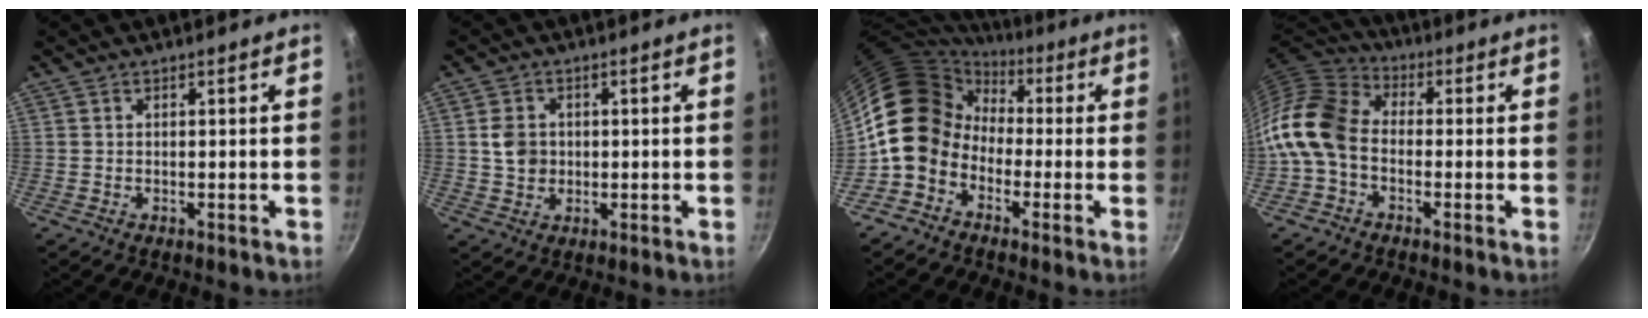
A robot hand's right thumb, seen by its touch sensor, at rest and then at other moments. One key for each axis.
{"total": 4.8, "fx": 0.3, "fy": 4.1, "fz": 2.4, "tx": -0.029, "ty": 0.006, "tz": 0.004}
{"total": 12.8, "fx": -1.4, "fy": 10.6, "fz": 6.9, "tx": -0.087, "ty": 0.035, "tz": -0.046}
{"total": 12.4, "fx": -2.8, "fy": 8.8, "fz": 8.3, "tx": -0.146, "ty": 0.041, "tz": -0.081}